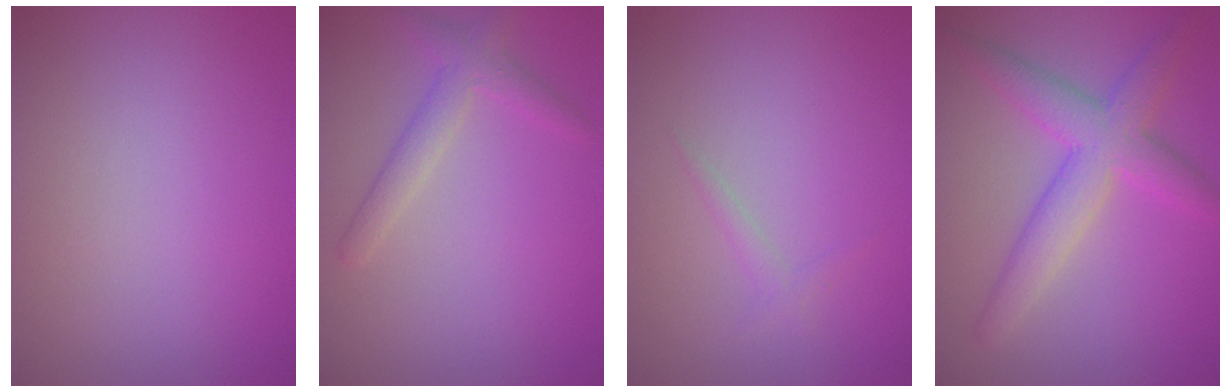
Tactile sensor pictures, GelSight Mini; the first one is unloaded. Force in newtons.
{"total": 2.4, "press": 2.4, "slide": 0.2}
{"total": 0.9, "press": 0.9, "slide": 0.0}
{"total": 5.1, "press": 5.1, "slide": 0.1}